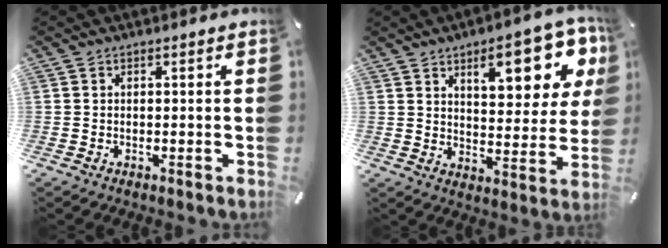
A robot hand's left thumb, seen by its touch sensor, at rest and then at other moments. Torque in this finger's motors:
{"motor_torque": [2.46, 2.55, 1.44, -1.32, 0.13]}